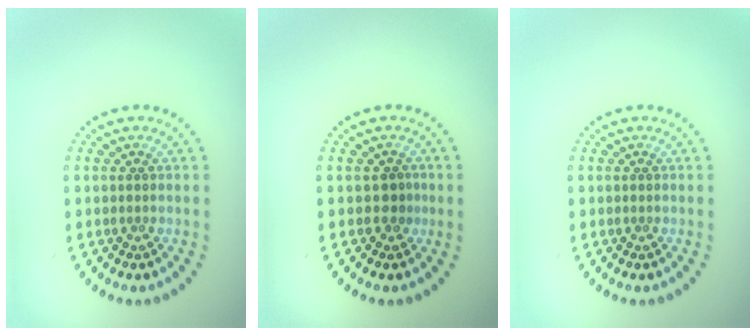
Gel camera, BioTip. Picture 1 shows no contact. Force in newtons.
{"total": 1.2, "press": 0.9, "slide": 0.8}
{"total": 0.0}